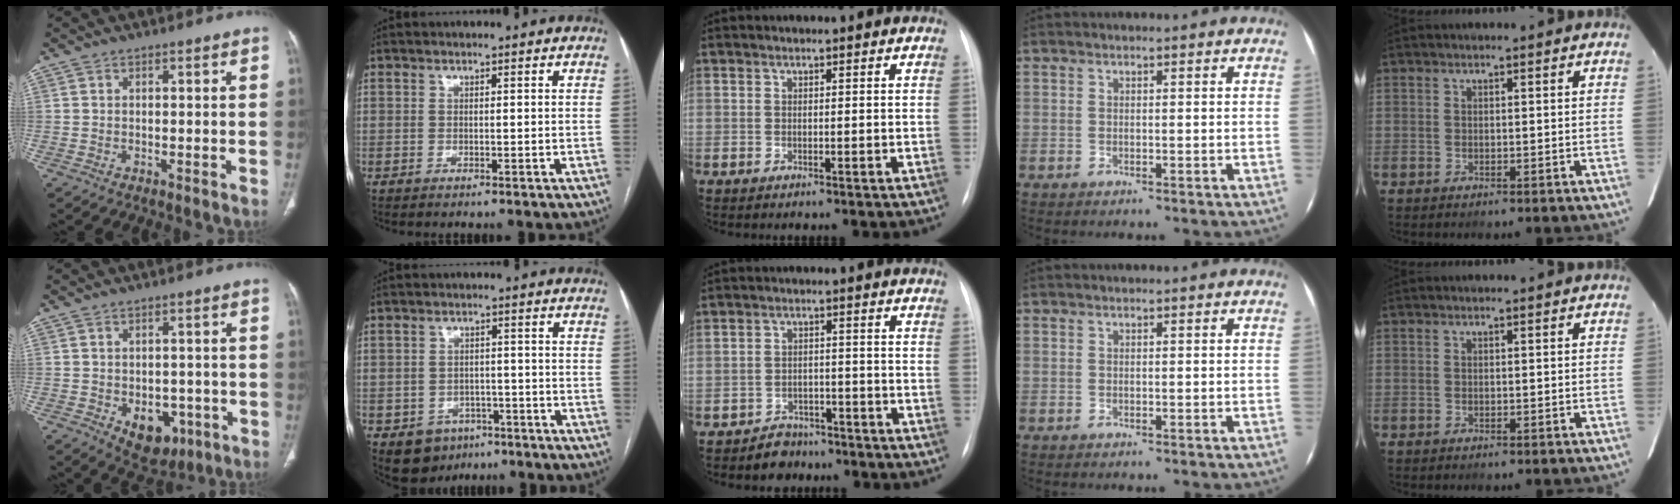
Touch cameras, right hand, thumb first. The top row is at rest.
{"thumb": {"total": 8.5, "force": [-3.0, 5.8, 5.4], "torque": [-0.043, 0.011, -0.025]}, "index": {"total": 6.5, "force": [-3.6, 5.2, 1.6], "torque": [-0.023, 0.008, -0.044]}, "middle": {"total": 3.8, "force": [-2.9, 2.4, -0.2], "torque": [0.000, 0.012, -0.043]}}